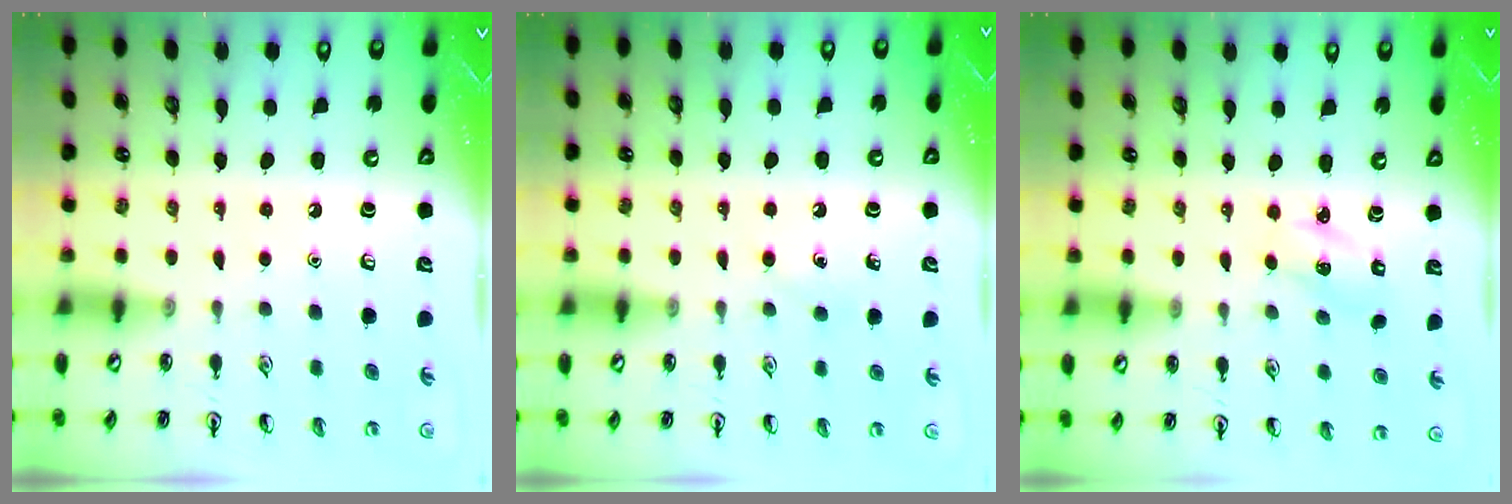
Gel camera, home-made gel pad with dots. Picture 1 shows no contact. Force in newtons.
{"total": 4.2, "press": 3.9, "slide": 1.4}
{"total": 2.1, "press": 2.0, "slide": 0.7}